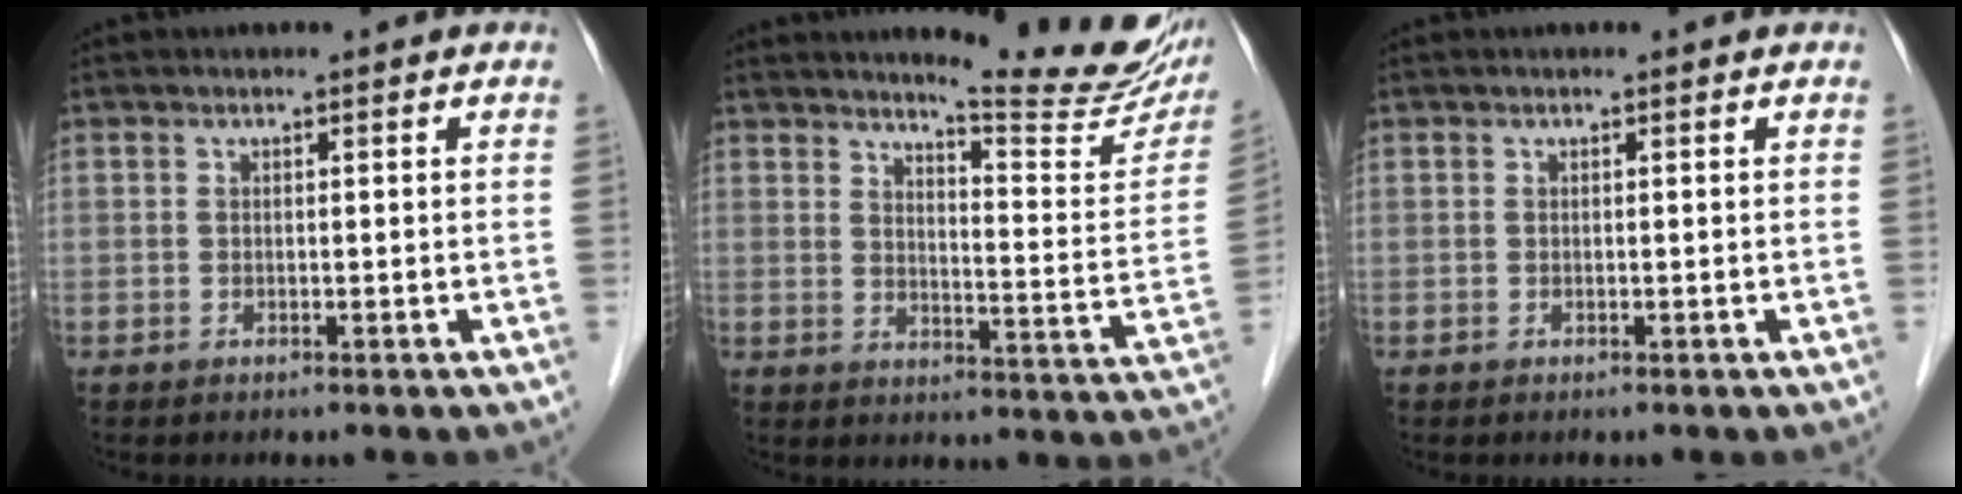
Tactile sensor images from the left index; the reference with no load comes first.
{"total": 15.6, "force": [14.1, 0.9, 6.6], "torque": [-0.083, -0.076, 0.165]}
{"total": 0.0}